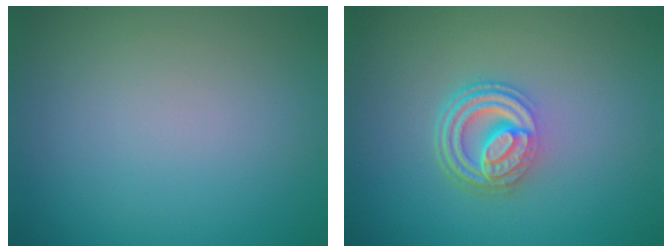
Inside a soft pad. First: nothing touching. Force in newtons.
{"total": 4.9, "press": 3.4, "slide": 3.5}